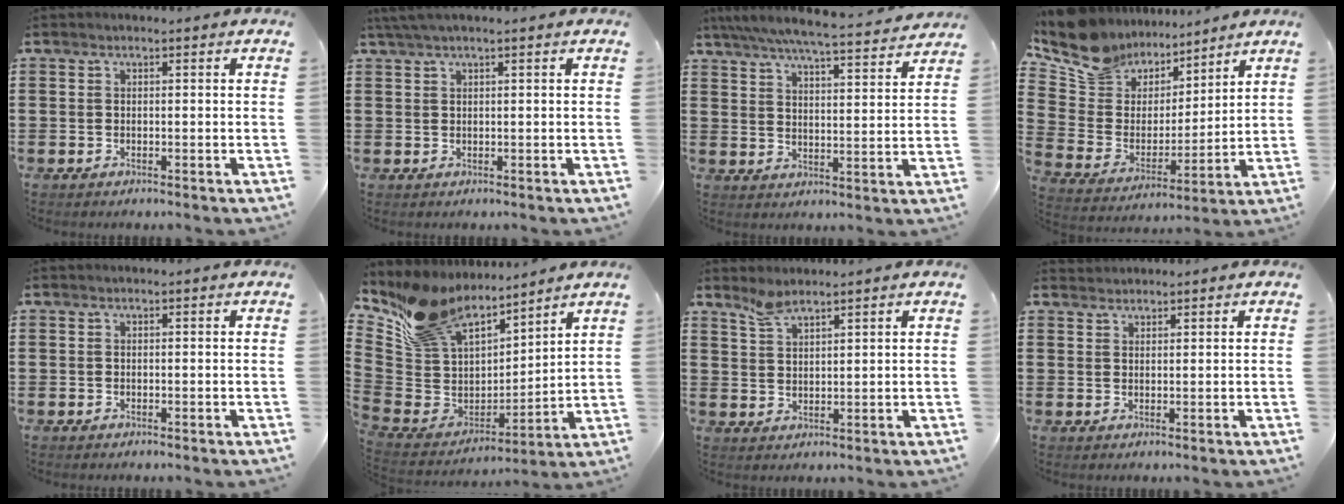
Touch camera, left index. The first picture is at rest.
{"total": 1.4, "force": [0.7, 0.0, 1.3], "torque": [-0.023, -0.001, 0.013]}
{"total": 6.1, "force": [5.6, -0.1, 2.5], "torque": [-0.071, -0.038, 0.093]}
{"total": 10.0, "force": [9.1, 4.0, 0.6], "torque": [-0.075, -0.067, 0.172]}
{"total": 0.0}
{"total": 11.6, "force": [9.7, 5.0, 3.8], "torque": [-0.128, -0.058, 0.182]}
{"total": 2.8, "force": [2.5, 0.5, 1.3], "torque": [-0.031, 0.001, 0.047]}
{"total": 1.5, "force": [1.4, 0.4, -0.2], "torque": [0.000, 0.001, 0.029]}